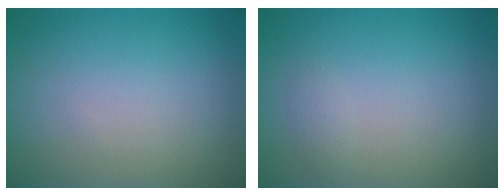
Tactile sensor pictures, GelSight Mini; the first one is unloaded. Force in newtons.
{"total": 0.7, "press": 0.7, "slide": 0.1}